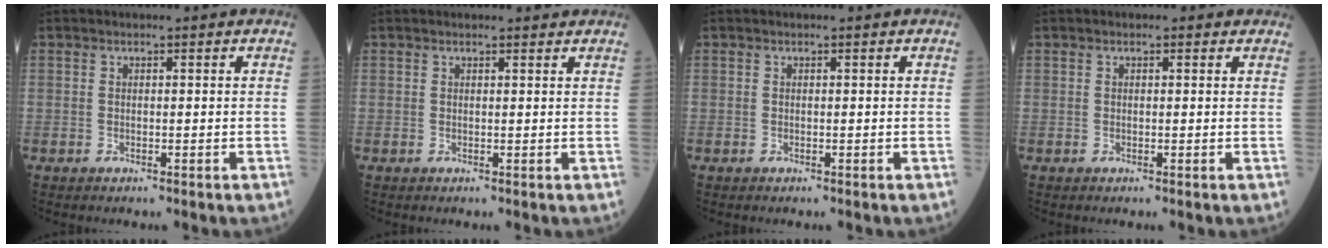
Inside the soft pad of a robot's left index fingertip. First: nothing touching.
{"total": 2.4, "force": [2.3, 0.4, 0.6], "torque": [-0.009, 0.011, 0.023]}
{"total": 0.0}
{"total": 0.5, "force": [0.2, 0.4, 0.1], "torque": [0.000, -0.001, -0.004]}